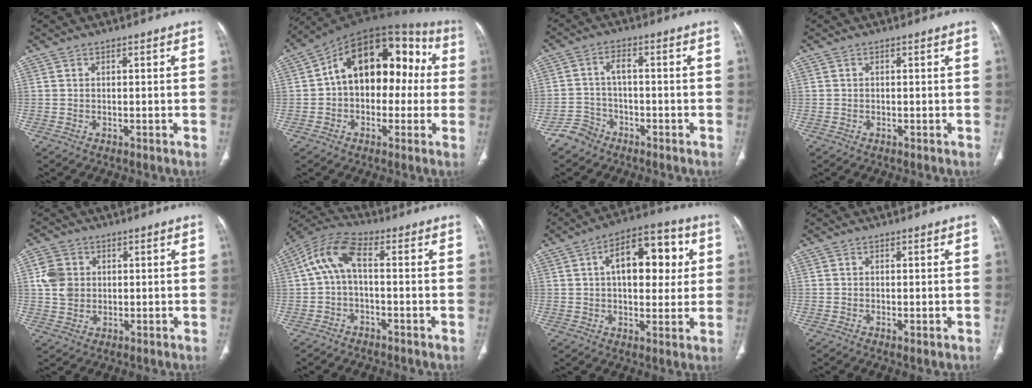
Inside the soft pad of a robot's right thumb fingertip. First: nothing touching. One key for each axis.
{"total": 19.1, "fx": 1.6, "fy": 12.2, "fz": 14.6, "tx": -0.172, "ty": 0.057, "tz": 0.014}
{"total": 4.6, "fx": -3.3, "fy": 3.0, "fz": 0.7, "tx": -0.002, "ty": 0.025, "tz": -0.067}
{"total": 0.0}
{"total": 6.4, "fx": 1.0, "fy": 5.5, "fz": 3.2, "tx": -0.050, "ty": 0.000, "tz": 0.020}
{"total": 8.0, "fx": -0.1, "fy": 3.5, "fz": 7.3, "tx": -0.157, "ty": 0.035, "tz": -0.009}
{"total": 15.8, "fx": 3.8, "fy": 8.4, "fz": 12.8, "tx": -0.148, "ty": 0.015, "tz": 0.052}
{"total": 0.9, "fx": -0.2, "fy": 0.3, "fz": 0.8, "tx": -0.020, "ty": -0.006, "tz": -0.002}